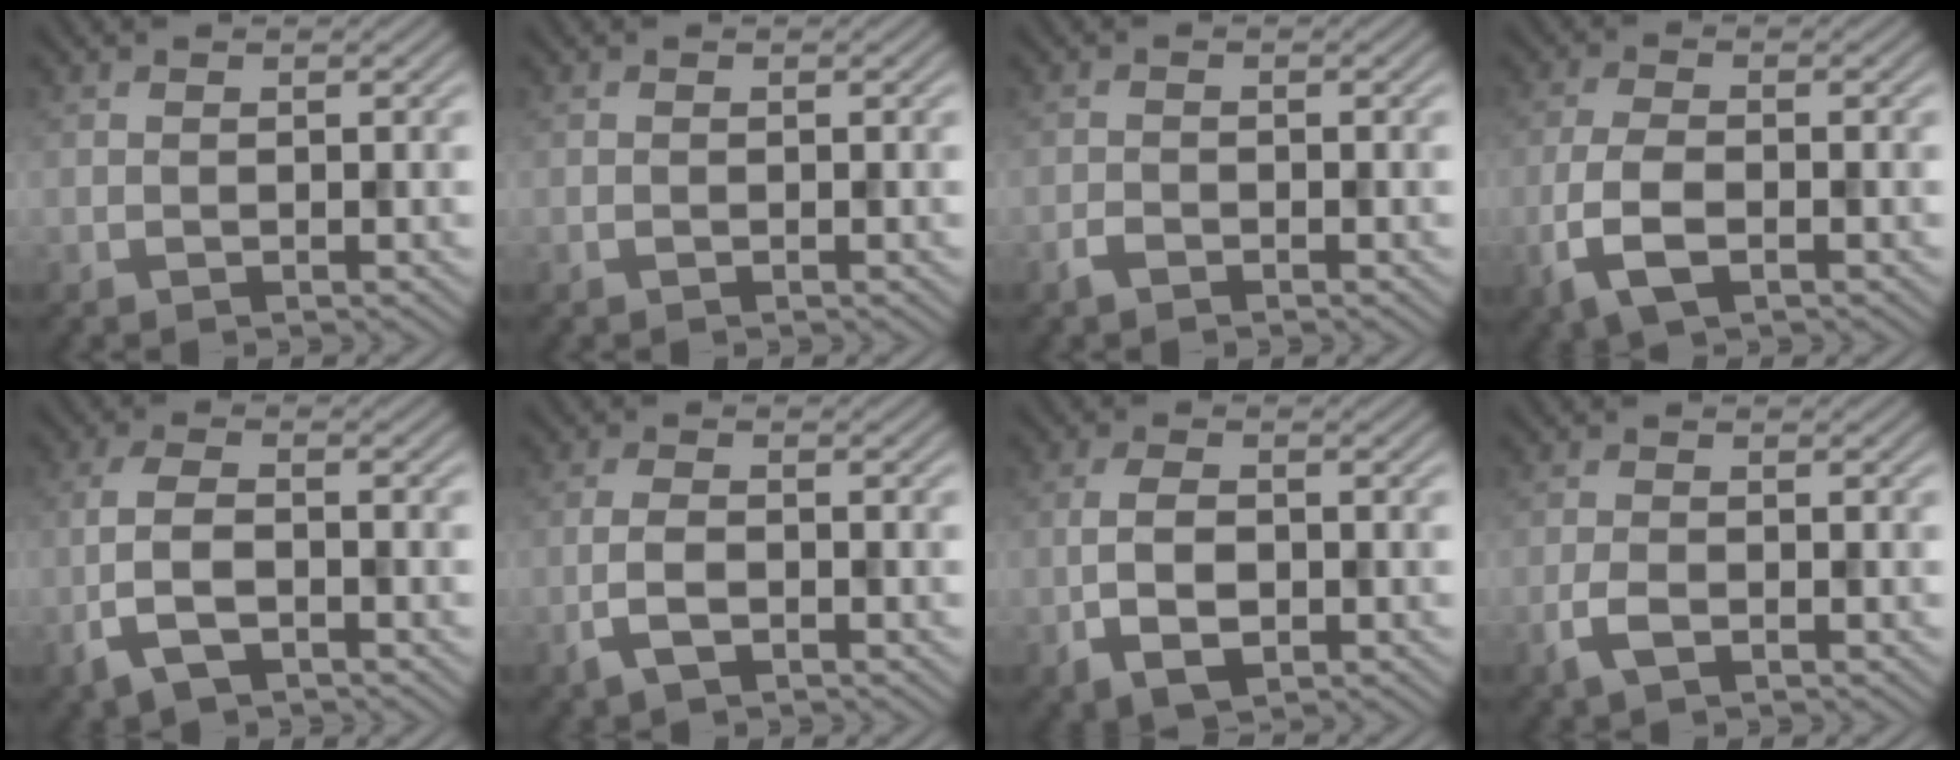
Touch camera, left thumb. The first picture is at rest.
{"total": 0.0}
{"total": 1.3, "force": [-1.0, 0.5, 0.6], "torque": [-0.013, -0.001, -0.022]}
{"total": 5.4, "force": [-2.1, 2.4, 4.4], "torque": [-0.105, -0.006, -0.047]}
{"total": 5.6, "force": [-2.4, 2.3, 4.5], "torque": [-0.106, -0.002, -0.054]}
{"total": 3.4, "force": [-1.6, 1.4, 2.6], "torque": [-0.060, -0.002, -0.036]}
{"total": 4.8, "force": [-1.4, 2.5, 3.9], "torque": [-0.084, -0.003, -0.028]}
{"total": 2.4, "force": [-1.3, 1.0, 1.8], "torque": [-0.044, -0.004, -0.029]}